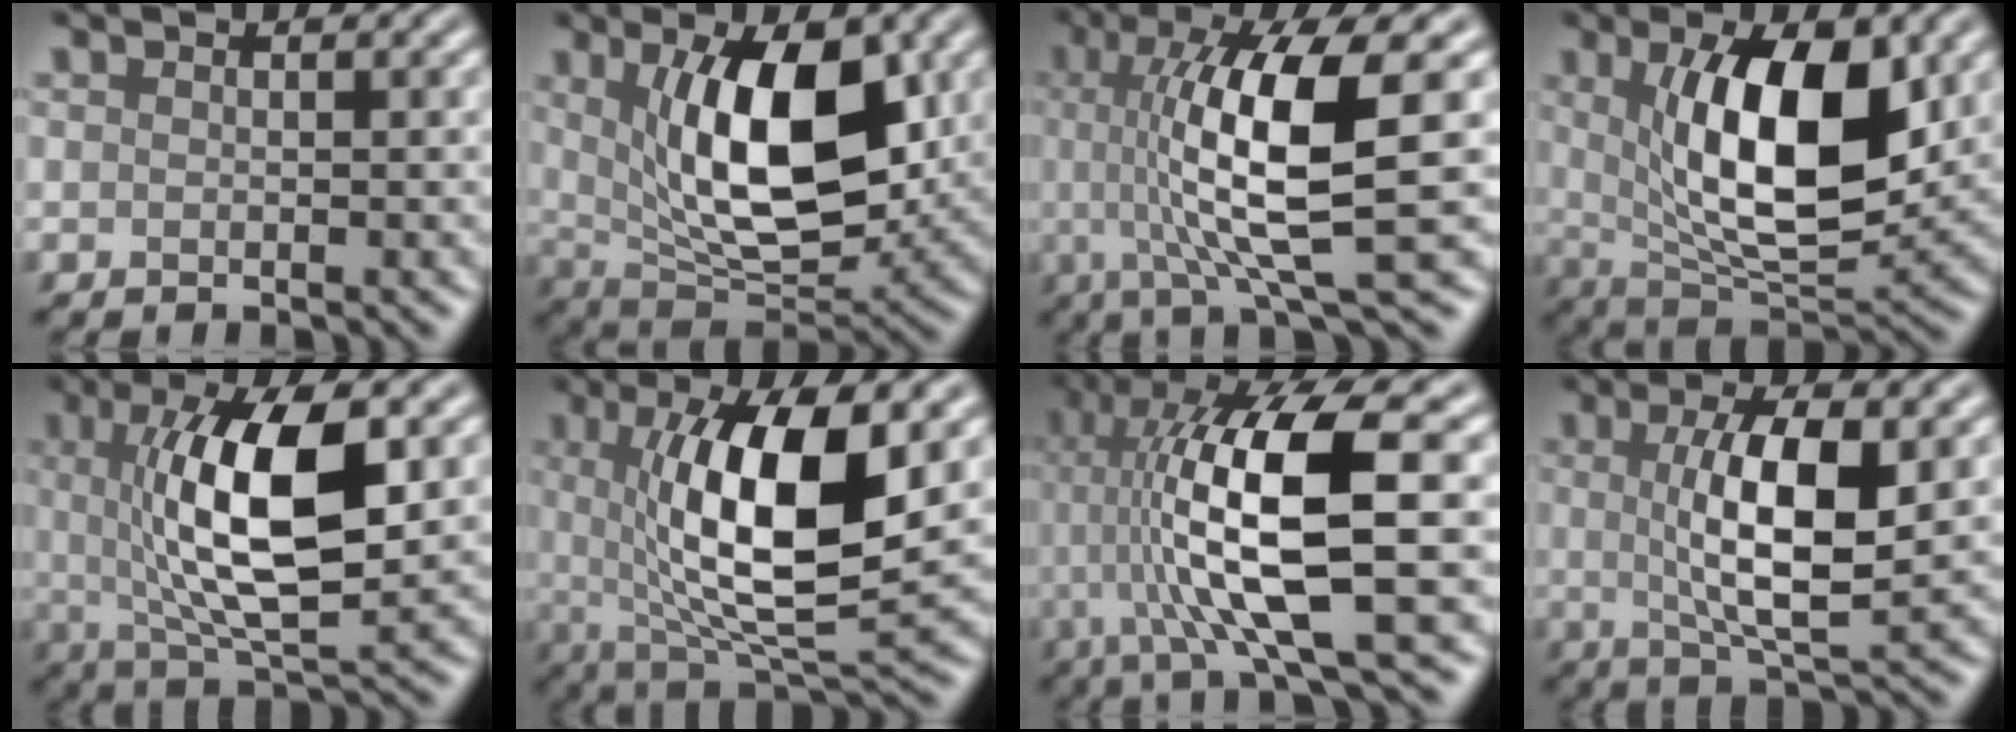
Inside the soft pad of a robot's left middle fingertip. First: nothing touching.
{"total": 10.4, "force": [2.2, 4.6, 9.1], "torque": [-0.145, -0.009, 0.041]}
{"total": 10.6, "force": [0.7, 2.5, 10.3], "torque": [-0.160, 0.000, 0.016]}
{"total": 10.6, "force": [2.3, 4.2, 9.5], "torque": [-0.153, -0.011, 0.042]}
{"total": 10.4, "force": [1.5, 3.4, 9.7], "torque": [-0.158, 0.001, 0.026]}
{"total": 11.8, "force": [1.7, 3.8, 11.0], "torque": [-0.177, -0.005, 0.032]}
{"total": 12.8, "force": [0.4, 2.9, 12.5], "torque": [-0.220, 0.008, 0.012]}
{"total": 7.8, "force": [0.8, 2.3, 7.4], "torque": [-0.129, -0.005, 0.016]}